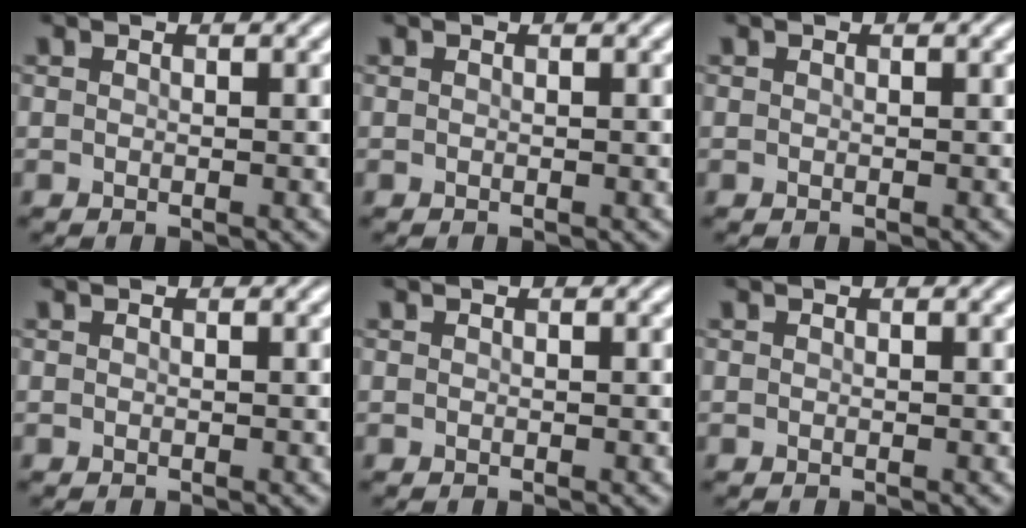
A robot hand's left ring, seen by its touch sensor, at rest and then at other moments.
{"total": 0.0}
{"total": 0.0}
{"total": 0.0}
{"total": 0.0}
{"total": 0.0}